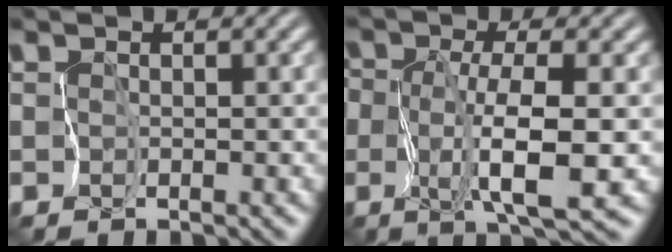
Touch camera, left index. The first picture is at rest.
{"total": 5.1, "force": [-0.3, 1.3, 4.9], "torque": [-0.102, -0.003, -0.010]}